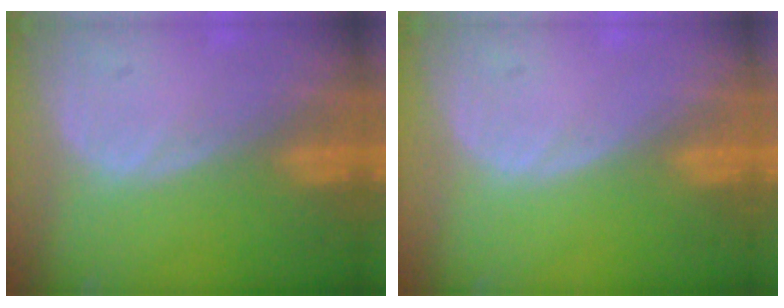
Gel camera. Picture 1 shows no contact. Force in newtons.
{"total": 0.0}